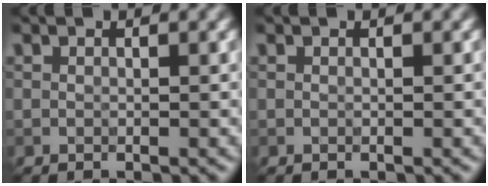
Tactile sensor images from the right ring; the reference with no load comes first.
{"total": 0.0}